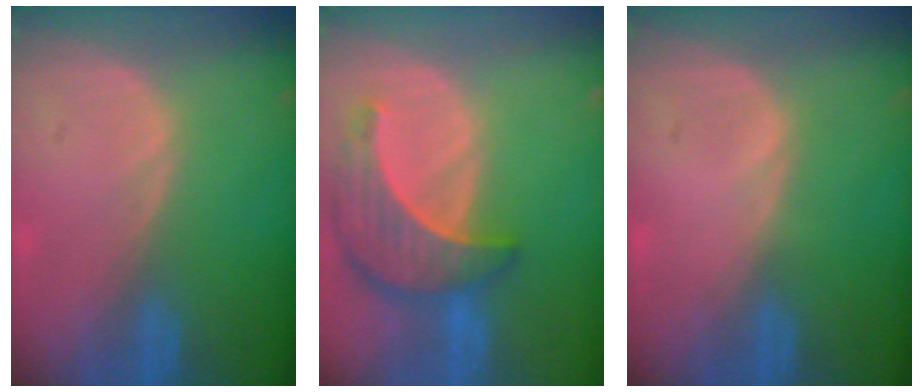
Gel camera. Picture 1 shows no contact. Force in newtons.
{"total": 8.7, "press": 8.0, "slide": 3.6}
{"total": 0.0}